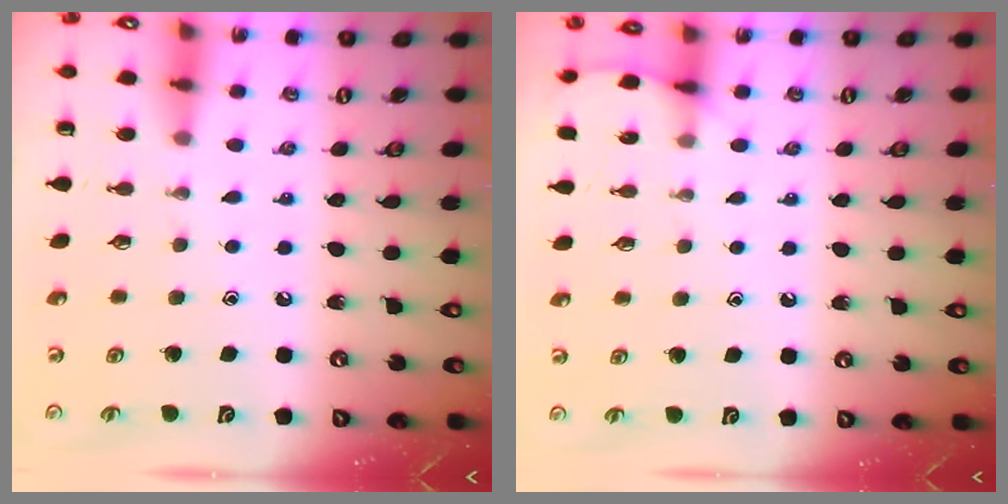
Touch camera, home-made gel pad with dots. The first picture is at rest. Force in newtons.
{"total": 5.5, "press": 5.5, "slide": 0.7}